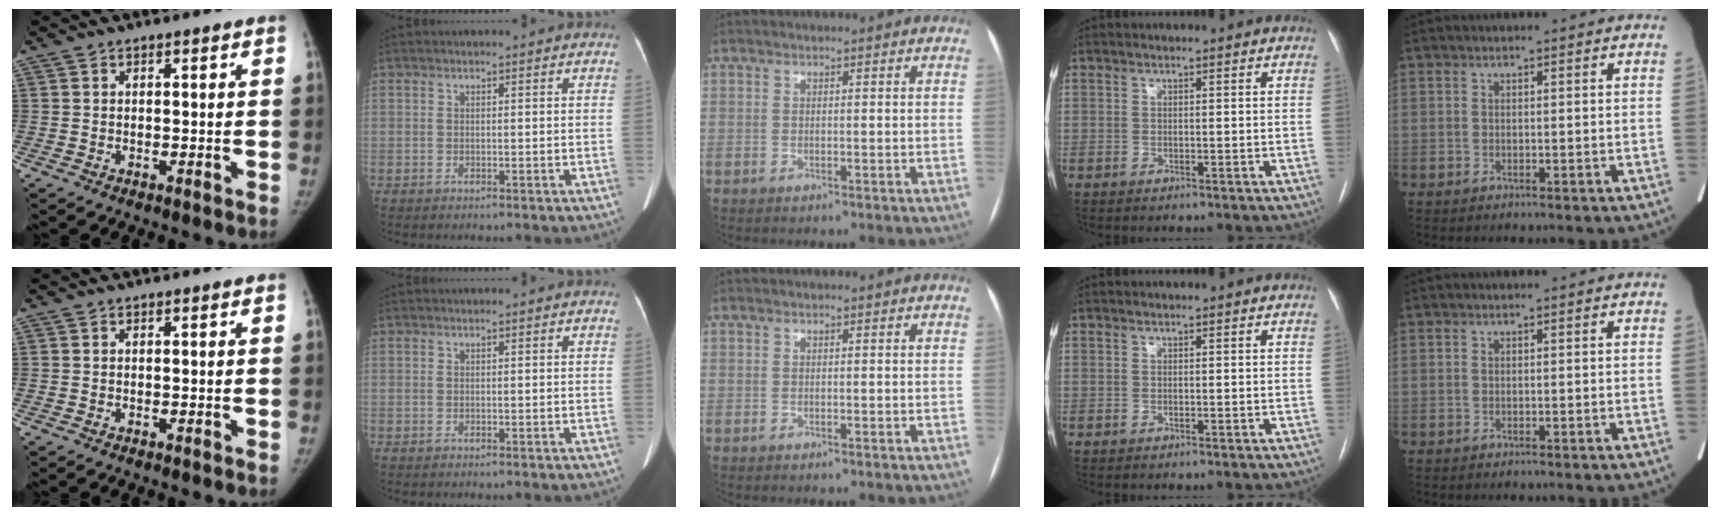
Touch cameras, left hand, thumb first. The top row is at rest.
{}